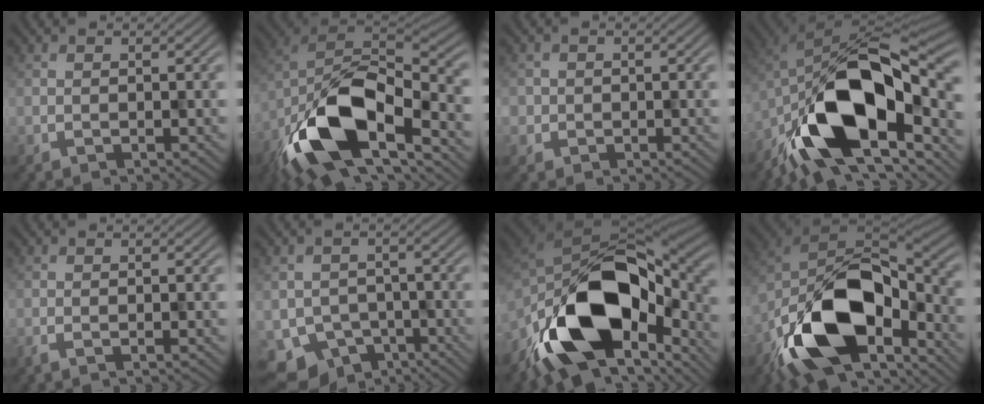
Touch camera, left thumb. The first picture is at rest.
{"total": 16.3, "force": [-7.7, 8.3, 11.7], "torque": [-0.240, -0.037, -0.141]}
{"total": 1.6, "force": [-0.1, 1.5, -0.6], "torque": [0.020, -0.003, -0.003]}
{"total": 17.4, "force": [-6.5, 9.2, 13.3], "torque": [-0.232, -0.018, -0.115]}
{"total": 1.4, "force": [-0.7, 0.2, 1.2], "torque": [-0.021, 0.002, -0.018]}
{"total": 8.3, "force": [-5.4, 5.9, 2.1], "torque": [-0.046, -0.030, -0.072]}
{"total": 18.6, "force": [-6.9, 11.0, 13.2], "torque": [-0.255, -0.028, -0.108]}
{"total": 17.9, "force": [-8.2, 9.9, 12.4], "torque": [-0.241, -0.032, -0.141]}